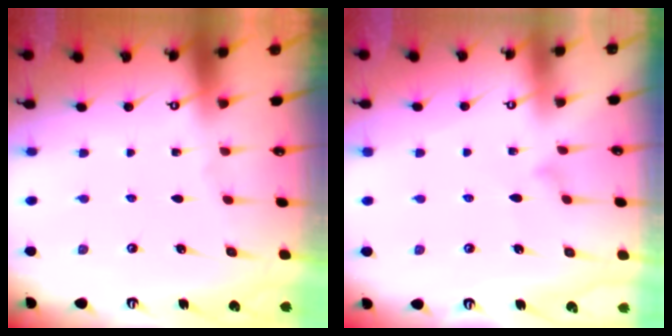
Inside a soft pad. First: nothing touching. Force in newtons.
{"total": 7.6, "press": 7.6, "slide": 0.5}